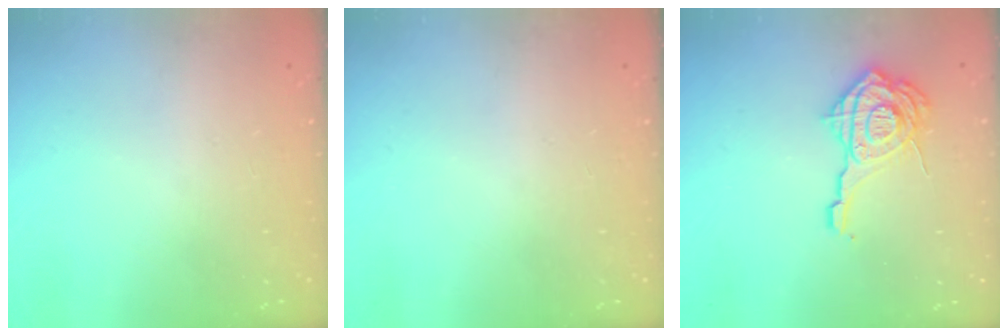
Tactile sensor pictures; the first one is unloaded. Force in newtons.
{"total": 0.0}
{"total": 15.3, "press": 15.2, "slide": 1.5}